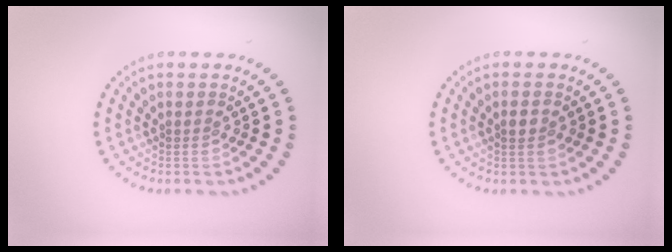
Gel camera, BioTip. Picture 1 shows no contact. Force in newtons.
{"total": 1.1, "press": 1.1, "slide": 0.3}